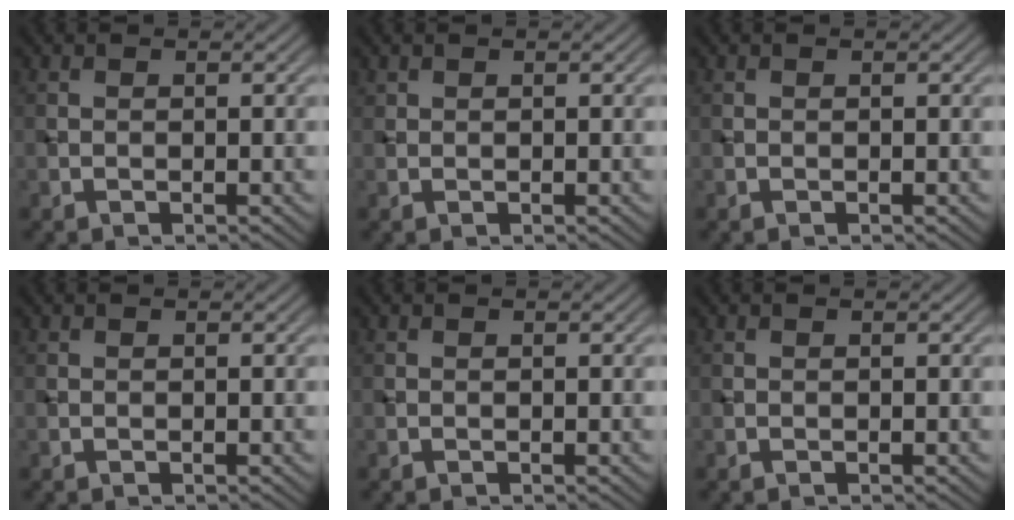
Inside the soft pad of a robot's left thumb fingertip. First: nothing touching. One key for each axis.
{"total": 0.5, "fx": 0.5, "fy": 0.3, "fz": 0.1, "tx": -0.002, "ty": 0.000, "tz": 0.012}
{"total": 0.0}
{"total": 0.0}
{"total": 0.0}
{"total": 0.0}